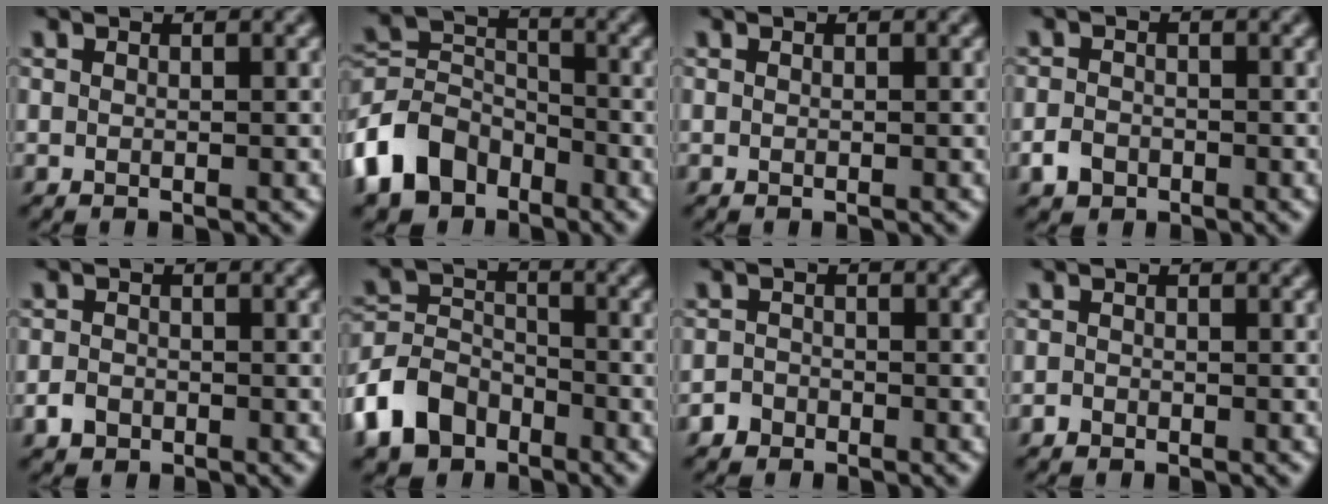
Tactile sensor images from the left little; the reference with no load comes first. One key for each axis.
{"total": 7.1, "fx": -4.4, "fy": 4.8, "fz": 2.9, "tx": -0.059, "ty": 0.005, "tz": -0.102}
{"total": 0.0}
{"total": 1.8, "fx": -1.0, "fy": 1.3, "fz": 0.6, "tx": -0.011, "ty": 0.001, "tz": -0.023}
{"total": 1.4, "fx": -0.8, "fy": 1.1, "fz": 0.5, "tx": -0.007, "ty": 0.001, "tz": -0.018}
{"total": 6.1, "fx": -3.9, "fy": 4.2, "fz": 2.3, "tx": -0.055, "ty": 0.006, "tz": -0.090}
{"total": 1.5, "fx": -1.1, "fy": 1.0, "fz": 0.1, "tx": 0.010, "ty": 0.005, "tz": -0.022}
{"total": 0.6, "fx": -0.5, "fy": 0.4, "fz": 0.0, "tx": 0.002, "ty": -0.002, "tz": -0.010}